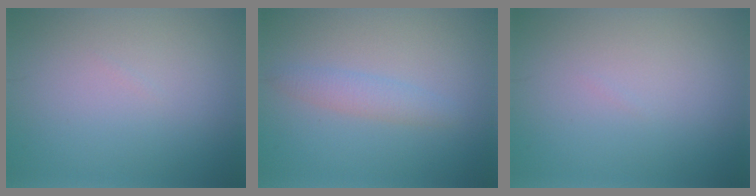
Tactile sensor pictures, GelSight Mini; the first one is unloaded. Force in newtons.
{"total": 1.9, "press": 1.9, "slide": 0.0}
{"total": 0.0}